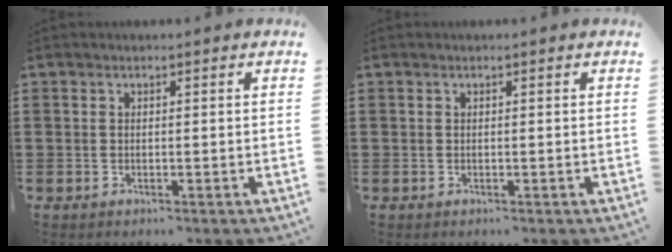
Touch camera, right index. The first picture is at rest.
{"total": 0.0}